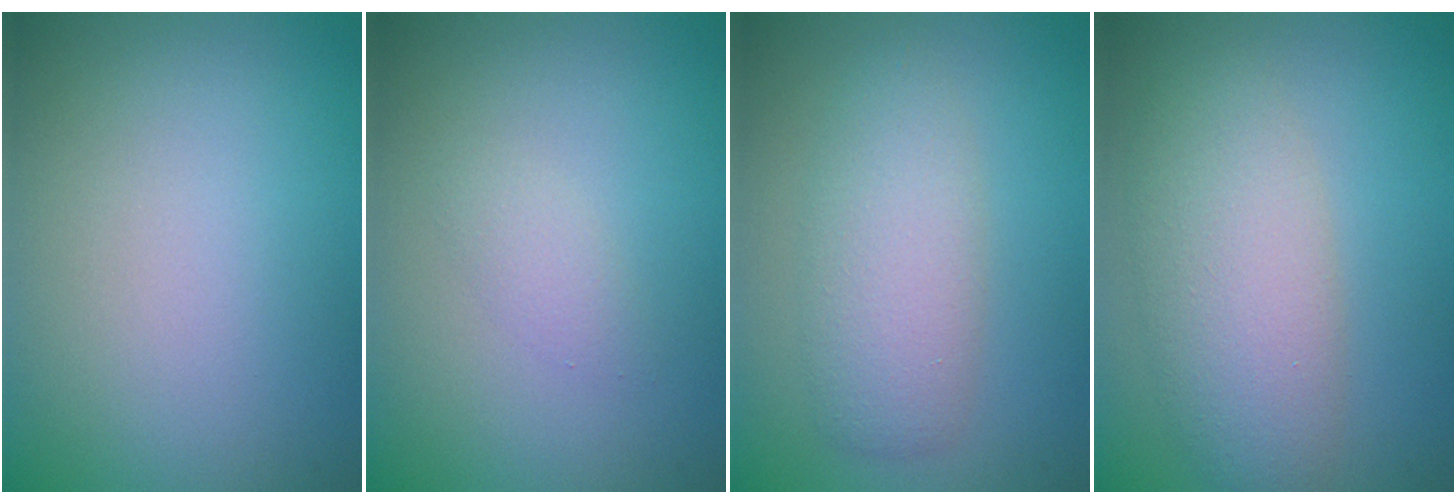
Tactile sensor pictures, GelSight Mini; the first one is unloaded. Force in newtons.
{"total": 1.1, "press": 1.1, "slide": 0.1}
{"total": 3.8, "press": 3.8, "slide": 0.1}
{"total": 5.1, "press": 5.1, "slide": 0.3}